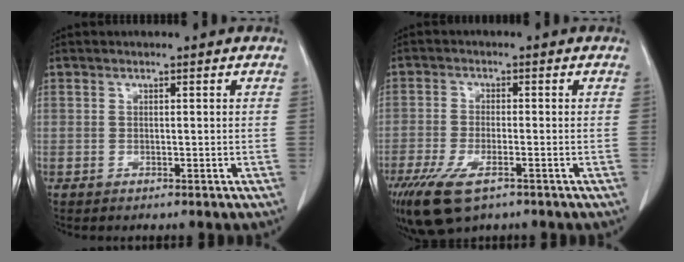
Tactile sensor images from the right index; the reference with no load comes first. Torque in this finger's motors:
{"motor_torque": [1.11, -0.82, 0.35, 0.15]}